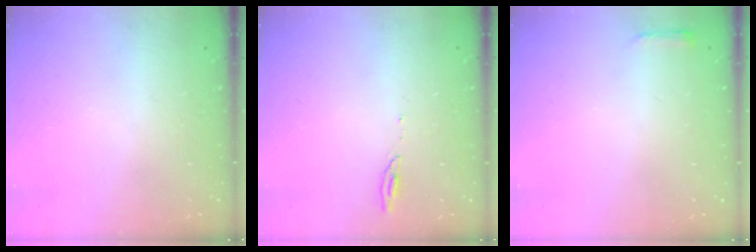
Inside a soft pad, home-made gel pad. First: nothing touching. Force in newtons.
{"total": 3.7, "press": 3.7, "slide": 0.5}
{"total": 2.4, "press": 2.3, "slide": 0.6}